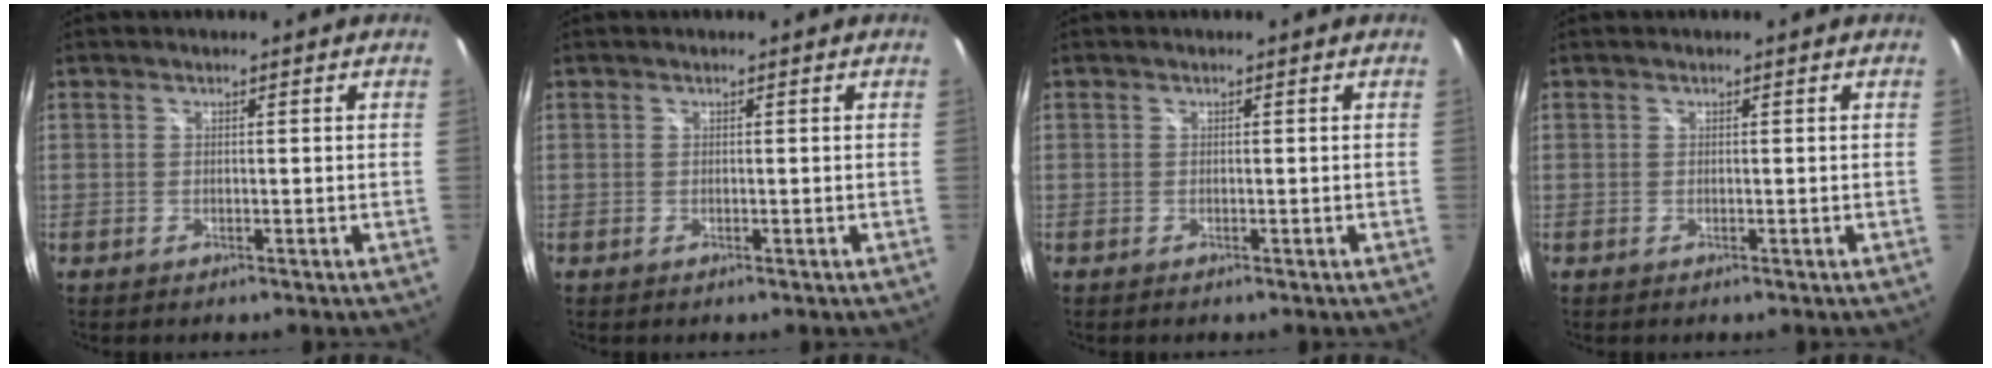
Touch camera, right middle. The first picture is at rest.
{"total": 0.0}
{"total": 0.0}
{"total": 0.0}